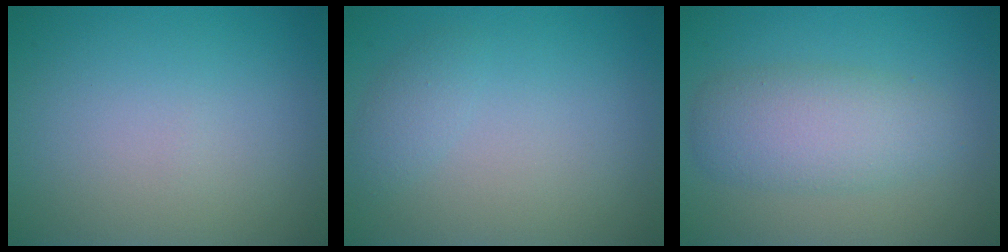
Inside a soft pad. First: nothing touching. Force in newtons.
{"total": 1.2, "press": 1.2, "slide": 0.1}
{"total": 4.6, "press": 4.6, "slide": 0.1}